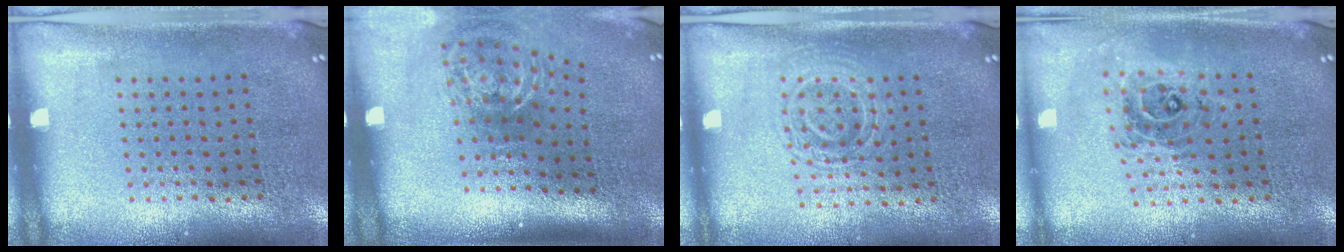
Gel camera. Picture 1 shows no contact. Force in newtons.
{"total": 2.0, "press": 1.3, "slide": 1.6}
{"total": 1.4, "press": 1.3, "slide": 0.4}
{"total": 0.9, "press": 0.8, "slide": 0.2}